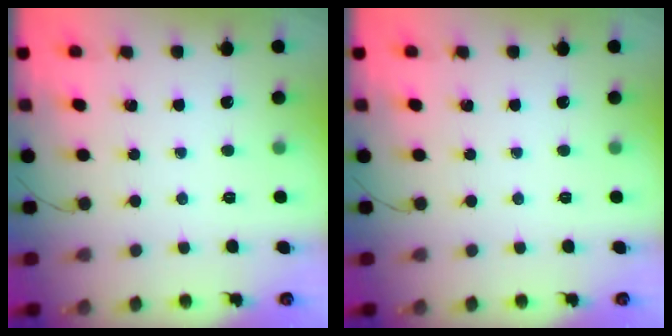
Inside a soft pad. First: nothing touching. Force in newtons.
{"total": 0.0}